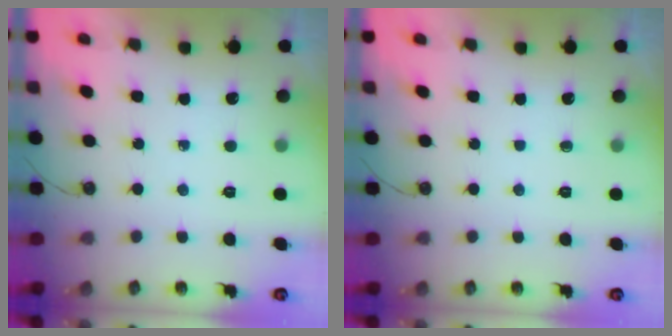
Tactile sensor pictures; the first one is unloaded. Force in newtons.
{"total": 0.0}